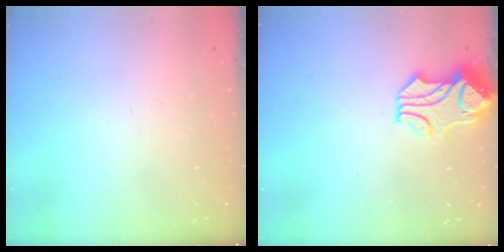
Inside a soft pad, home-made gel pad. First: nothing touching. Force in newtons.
{"total": 1.6, "press": 1.0, "slide": 1.2}